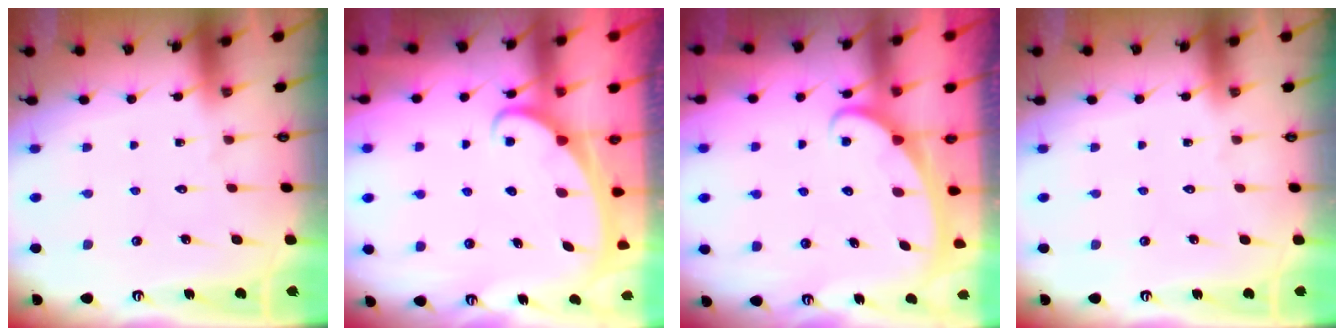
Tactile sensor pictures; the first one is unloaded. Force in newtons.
{"total": 2.4, "press": 2.3, "slide": 0.3}
{"total": 2.5, "press": 2.4, "slide": 0.3}
{"total": 0.0}